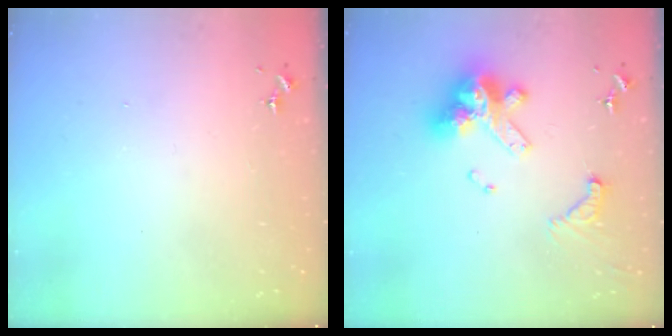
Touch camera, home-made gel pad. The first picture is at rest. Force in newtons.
{"total": 17.1, "press": 17.0, "slide": 1.9}